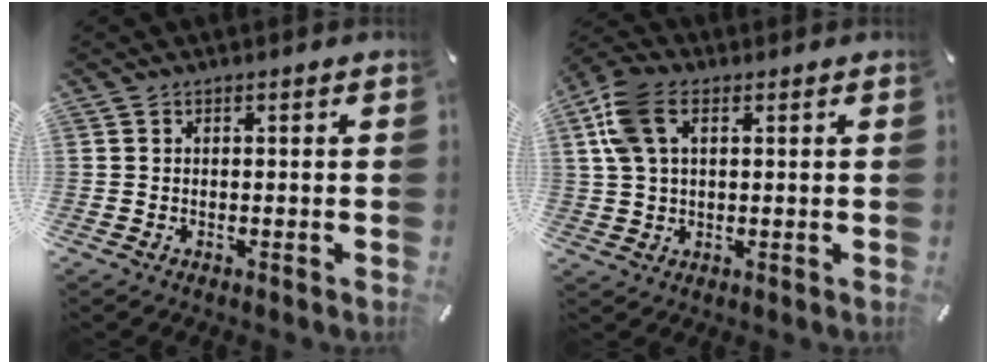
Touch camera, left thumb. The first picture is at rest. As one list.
[{"total": 10.0, "force": [3.5, 6.5, 6.8], "torque": [-0.164, 0.007, 0.066]}]